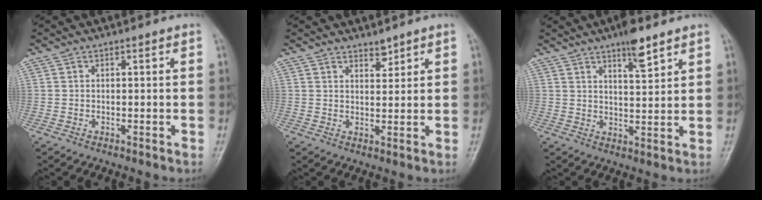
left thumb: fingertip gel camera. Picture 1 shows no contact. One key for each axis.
{"total": 2.3, "fx": 2.0, "fy": 0.9, "fz": 0.7, "tx": 0.003, "ty": -0.017, "tz": 0.033}
{"total": 6.2, "fx": 4.3, "fy": 1.5, "fz": 4.2, "tx": -0.056, "ty": -0.026, "tz": 0.067}